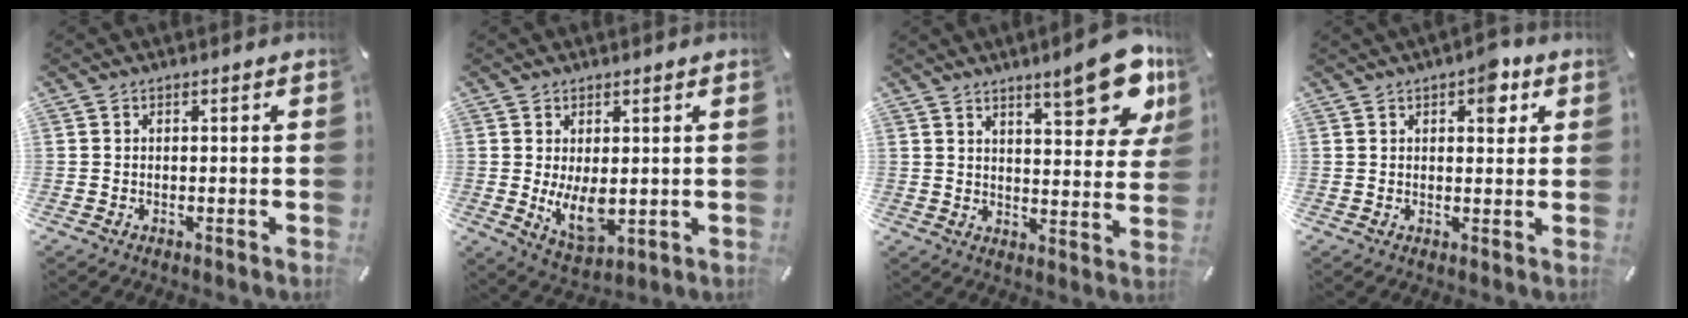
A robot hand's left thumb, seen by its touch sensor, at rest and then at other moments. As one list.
[{"total": 8.9, "force": [0.0, 4.4, 7.7], "torque": [-0.139, -0.022, 0.003]}, {"total": 15.2, "force": [9.2, 5.1, 10.9], "torque": [-0.138, -0.057, 0.145]}, {"total": 5.8, "force": [2.8, 3.1, 4.0], "torque": [-0.030, -0.012, 0.038]}]